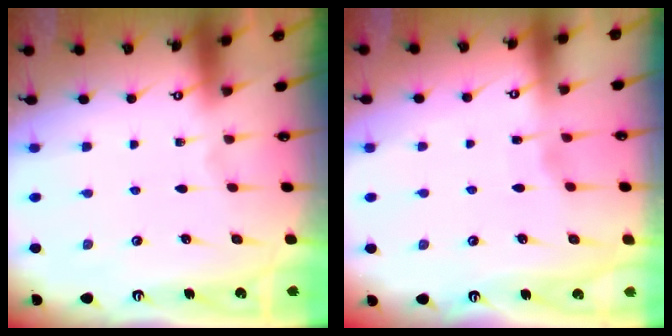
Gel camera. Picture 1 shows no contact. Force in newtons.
{"total": 2.6, "press": 2.6, "slide": 0.4}